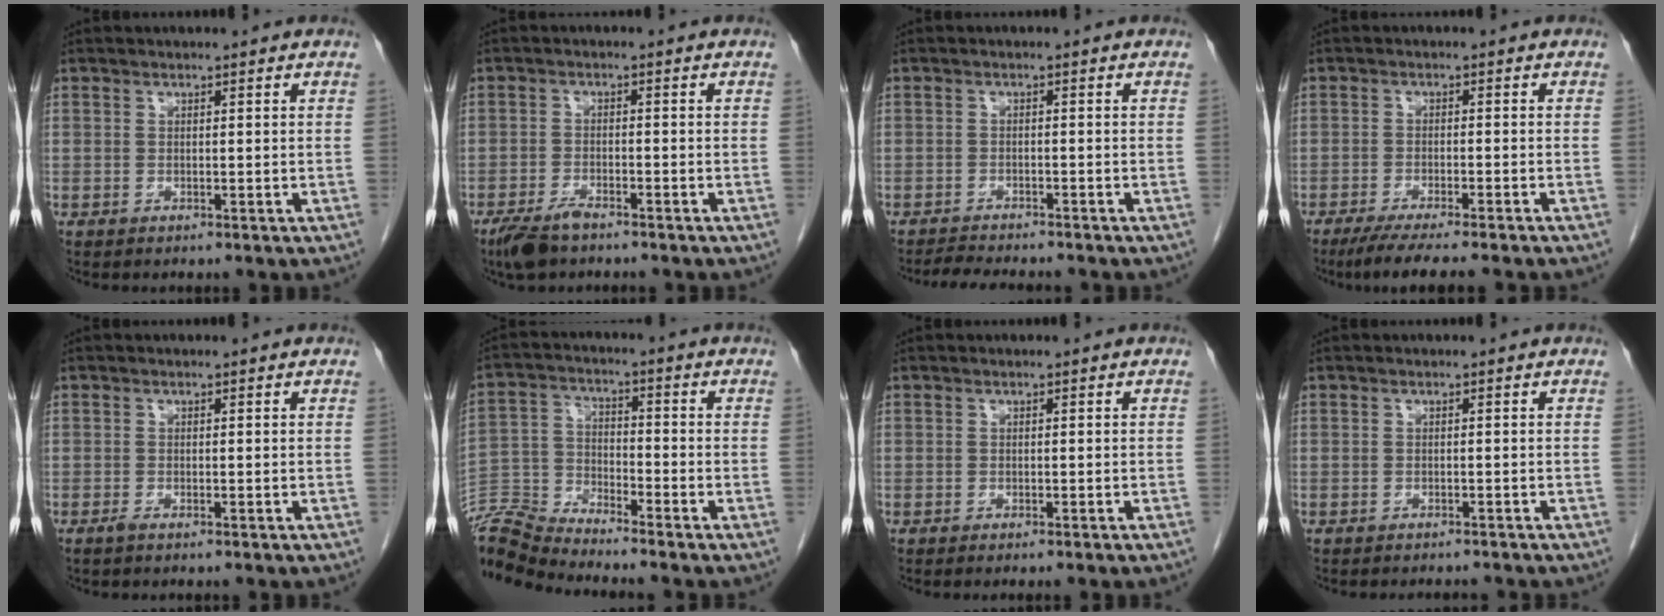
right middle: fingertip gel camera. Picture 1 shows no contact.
{"total": 4.6, "force": [-3.5, 1.3, 2.6], "torque": [-0.055, -0.007, -0.062]}
{"total": 5.2, "force": [-4.9, 0.3, 1.8], "torque": [-0.029, -0.014, -0.076]}
{"total": 8.7, "force": [-7.2, -0.3, 4.9], "torque": [-0.058, -0.021, -0.110]}
{"total": 0.6, "force": [-0.5, 0.0, 0.4], "torque": [-0.011, -0.001, -0.010]}
{"total": 9.6, "force": [-9.4, -1.2, 0.7], "torque": [-0.021, 0.006, -0.187]}
{"total": 1.2, "force": [-0.9, -0.4, 0.6], "torque": [-0.003, 0.005, -0.015]}
{"total": 2.9, "force": [-2.8, 0.3, 0.6], "torque": [-0.007, -0.007, -0.036]}